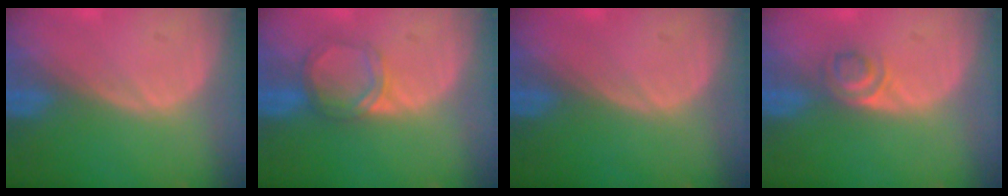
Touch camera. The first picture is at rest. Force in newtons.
{"total": 3.7, "press": 3.7, "slide": 0.4}
{"total": 0.0}
{"total": 2.8, "press": 2.7, "slide": 1.0}